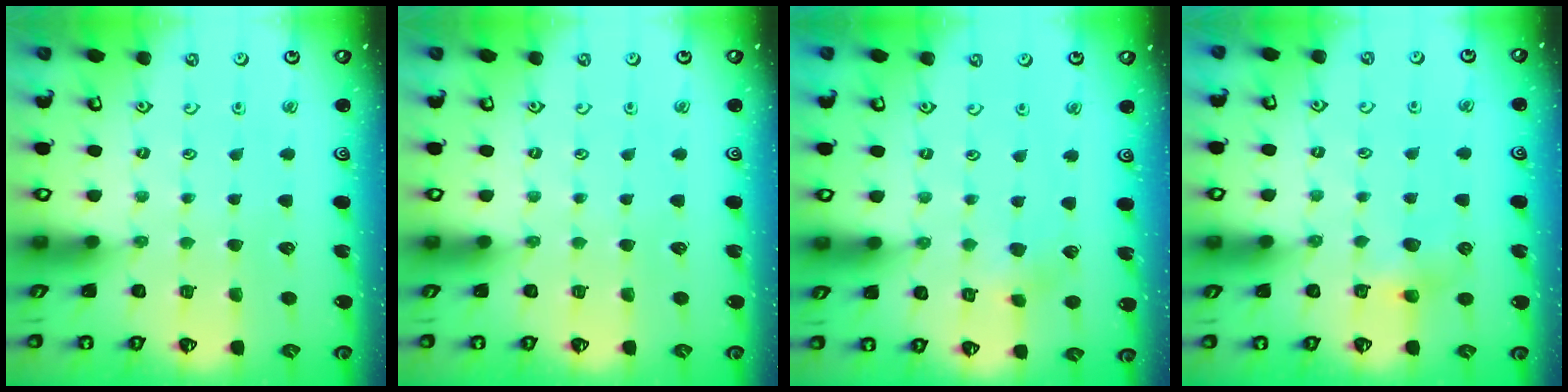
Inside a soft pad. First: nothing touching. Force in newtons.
{"total": 0.0}
{"total": 3.2, "press": 3.2, "slide": 0.4}
{"total": 4.8, "press": 4.8, "slide": 0.4}